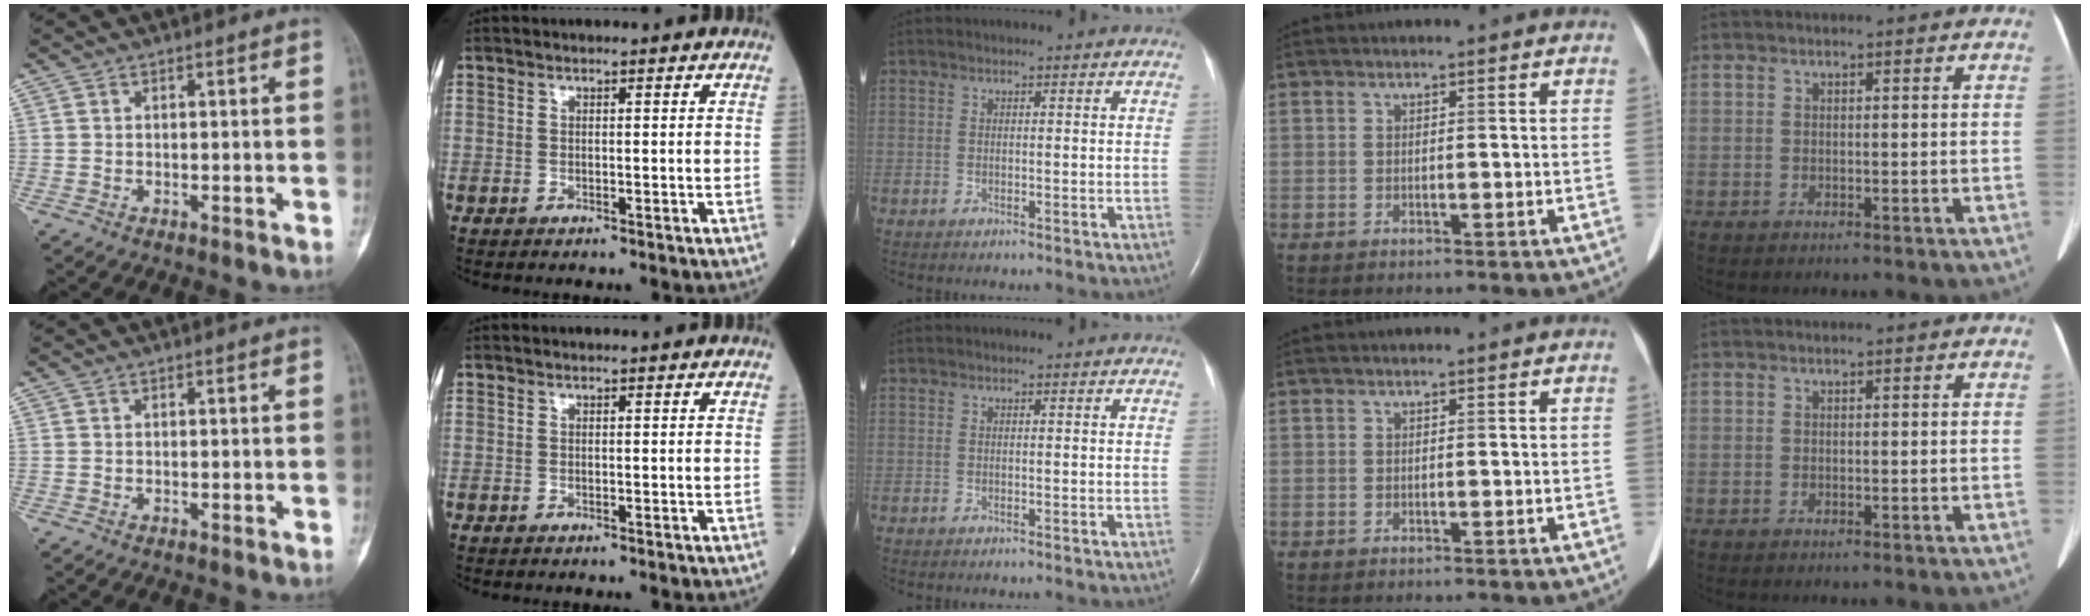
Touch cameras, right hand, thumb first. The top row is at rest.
{}